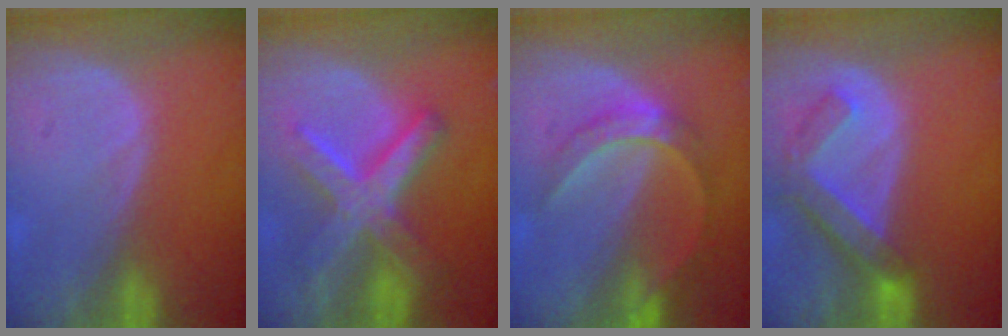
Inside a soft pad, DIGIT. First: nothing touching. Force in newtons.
{"total": 8.9, "press": 8.9, "slide": 0.7}
{"total": 6.1, "press": 5.8, "slide": 1.8}
{"total": 7.1, "press": 6.2, "slide": 3.5}